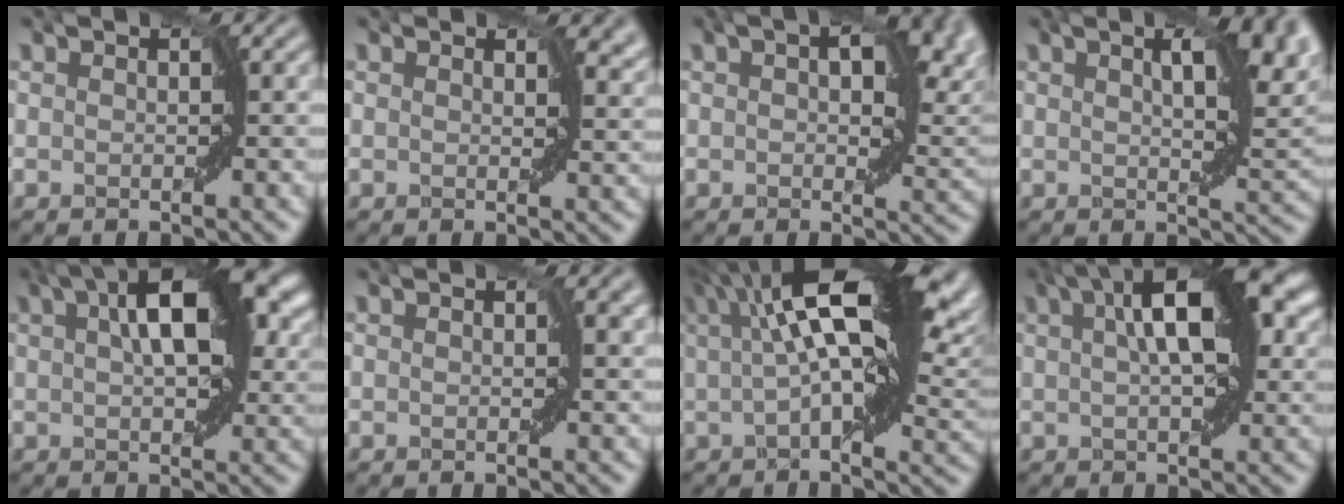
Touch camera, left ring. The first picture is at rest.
{"total": 2.9, "force": [1.3, 1.8, 1.9], "torque": [-0.022, -0.006, 0.019]}
{"total": 11.7, "force": [2.9, 6.0, 9.7], "torque": [-0.135, 0.003, 0.047]}
{"total": 9.8, "force": [2.8, 4.0, 8.6], "torque": [-0.128, 0.009, 0.038]}
{"total": 11.3, "force": [4.0, 5.0, 9.3], "torque": [-0.140, 0.010, 0.057]}
{"total": 1.4, "force": [0.6, 0.7, 1.1], "torque": [-0.018, -0.001, 0.007]}
{"total": 13.7, "force": [5.5, 3.6, 12.1], "torque": [-0.196, 0.019, 0.085]}
{"total": 10.1, "force": [3.5, 3.8, 8.7], "torque": [-0.130, 0.013, 0.047]}